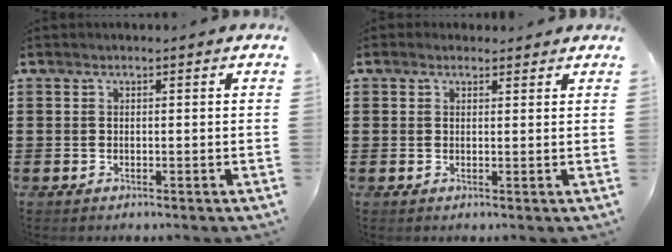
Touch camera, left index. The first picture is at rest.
{"total": 1.3, "force": [1.1, 0.7, 0.2], "torque": [-0.007, 0.004, 0.023]}